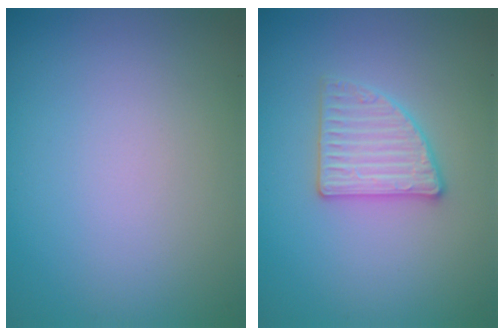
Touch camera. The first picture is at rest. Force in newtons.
{"total": 2.8, "press": 2.8, "slide": 0.4}